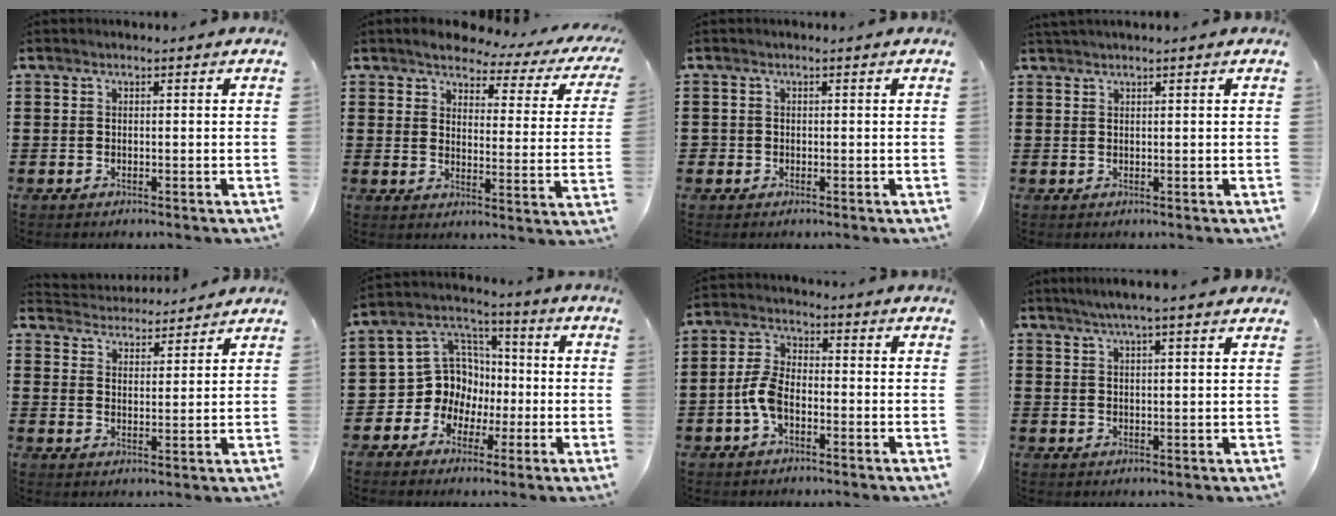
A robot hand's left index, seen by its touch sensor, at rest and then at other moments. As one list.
[{"total": 3.8, "force": [3.3, 0.8, 1.7], "torque": [-0.047, -0.024, 0.048]}, {"total": 0.8, "force": [-0.1, 0.8, 0.1], "torque": [-0.004, 0.003, -0.004]}, {"total": 1.1, "force": [0.9, -0.1, 0.6], "torque": [-0.011, -0.001, 0.018]}, {"total": 4.2, "force": [4.1, 0.3, -0.1], "torque": [-0.017, -0.024, 0.072]}, {"total": 9.3, "force": [-1.0, 8.9, 2.6], "torque": [-0.096, 0.000, -0.016]}, {"total": 5.2, "force": [-1.8, 2.7, 4.1], "torque": [-0.113, -0.004, -0.044]}, {"total": 3.6, "force": [3.0, -0.3, 2.0], "torque": [-0.047, -0.004, 0.053]}]